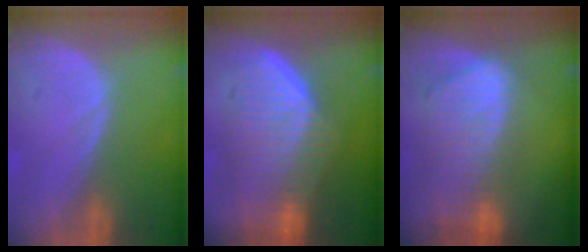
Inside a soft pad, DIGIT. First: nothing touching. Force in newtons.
{"total": 8.9, "press": 8.7, "slide": 2.0}
{"total": 9.3, "press": 8.1, "slide": 4.5}